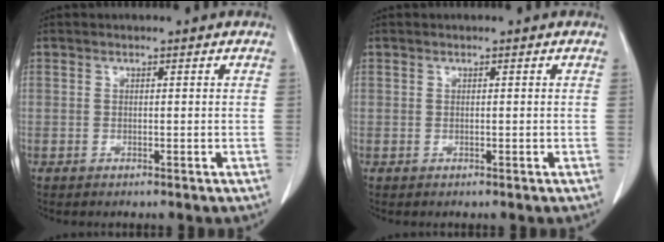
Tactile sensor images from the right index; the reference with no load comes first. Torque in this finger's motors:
{"motor_torque": [0.00, 0.00, 0.00, 0.00]}